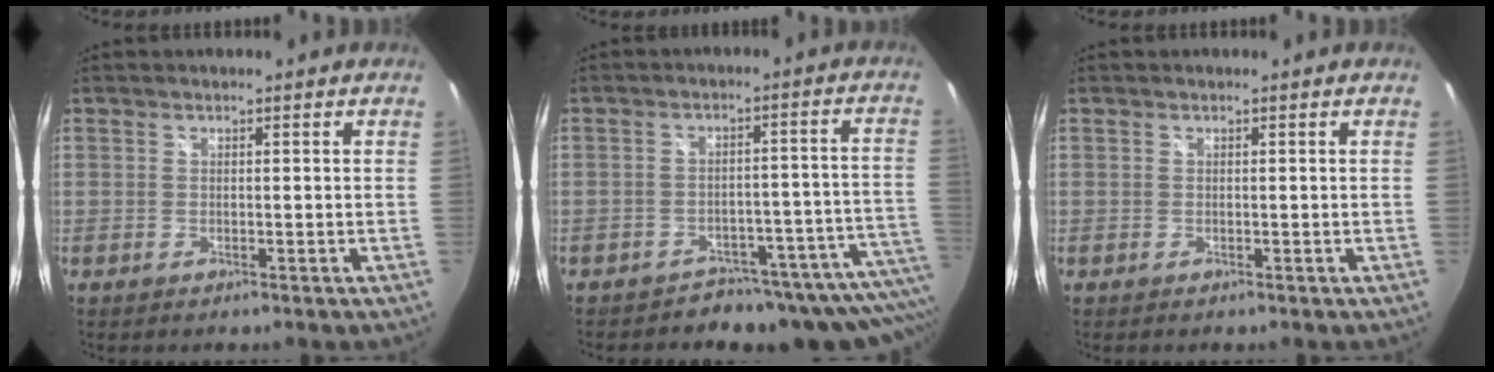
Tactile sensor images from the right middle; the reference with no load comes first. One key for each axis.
{"total": 15.8, "fx": -13.8, "fy": 5.9, "fz": 5.1, "tx": -0.035, "ty": 0.013, "tz": -0.181}
{"total": 0.0}